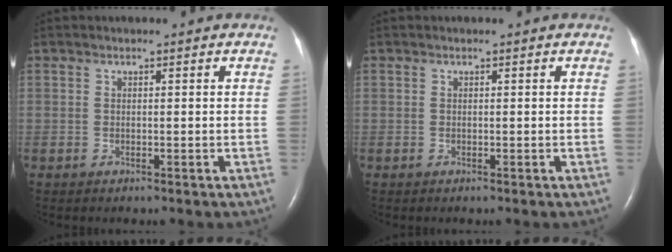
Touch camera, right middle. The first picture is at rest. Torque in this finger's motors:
{"motor_torque": [-0.23, 0.13, -0.10, -0.04]}